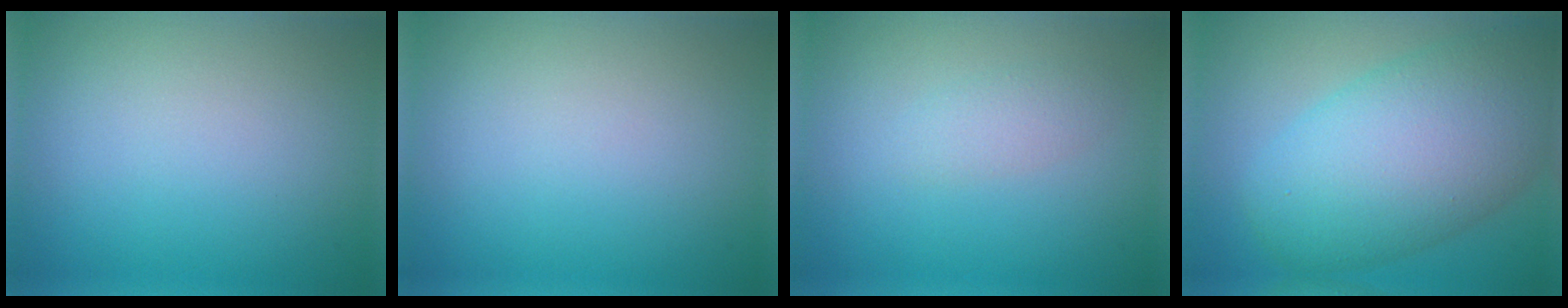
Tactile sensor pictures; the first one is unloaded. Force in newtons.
{"total": 0.0}
{"total": 1.5, "press": 1.5, "slide": 0.1}
{"total": 10.6, "press": 10.6, "slide": 0.4}